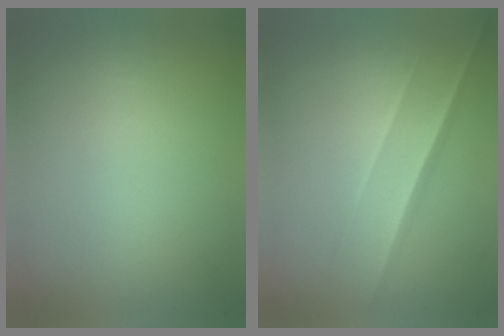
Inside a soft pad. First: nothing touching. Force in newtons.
{"total": 1.5}